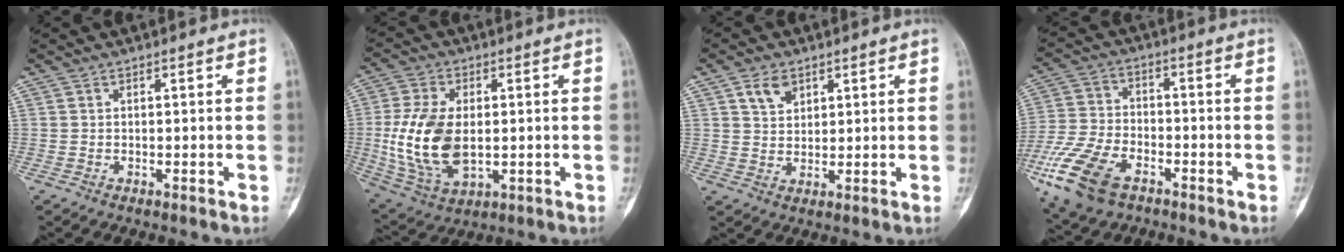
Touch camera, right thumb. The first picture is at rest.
{"total": 15.2, "force": [-0.6, 8.8, 12.3], "torque": [-0.250, -0.007, 0.004]}
{"total": 4.6, "force": [2.5, 3.1, 2.3], "torque": [-0.028, -0.014, 0.050]}
{"total": 14.8, "force": [-7.5, 8.4, 9.5], "torque": [-0.197, 0.014, -0.144]}